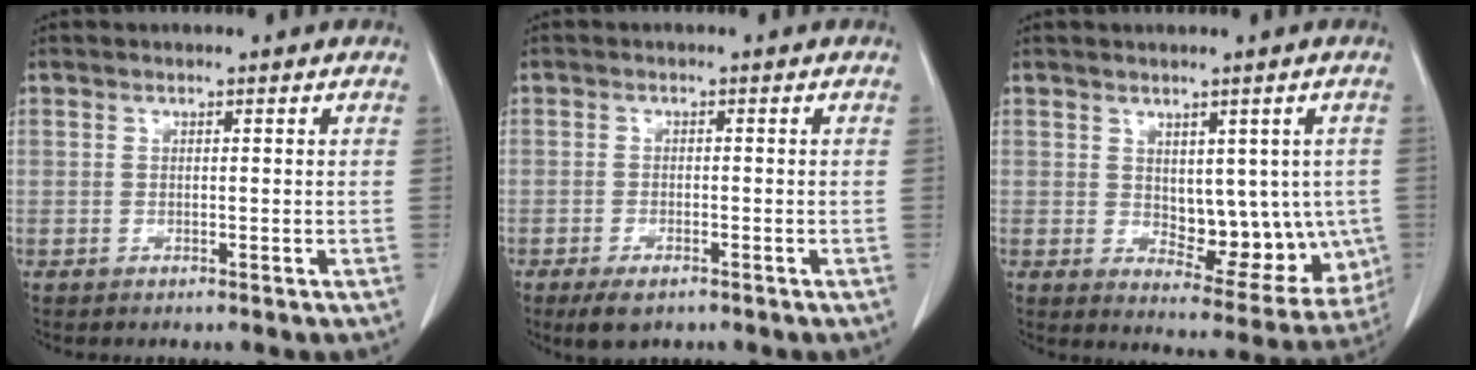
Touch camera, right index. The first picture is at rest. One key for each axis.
{"total": 3.8, "fx": -2.6, "fy": 1.4, "fz": 2.4, "tx": -0.044, "ty": -0.006, "tz": -0.038}
{"total": 10.8, "fx": 0.0, "fy": 6.1, "fz": 8.9, "tx": -0.098, "ty": -0.001, "tz": 0.024}